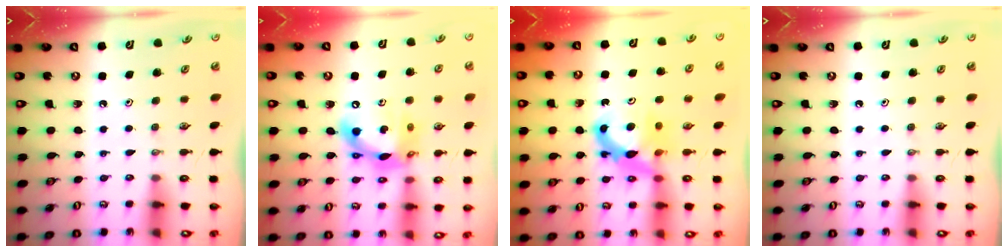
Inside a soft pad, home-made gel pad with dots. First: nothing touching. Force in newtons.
{"total": 13.0, "press": 12.9, "slide": 1.4}
{"total": 7.6, "press": 7.6, "slide": 0.7}
{"total": 0.0}